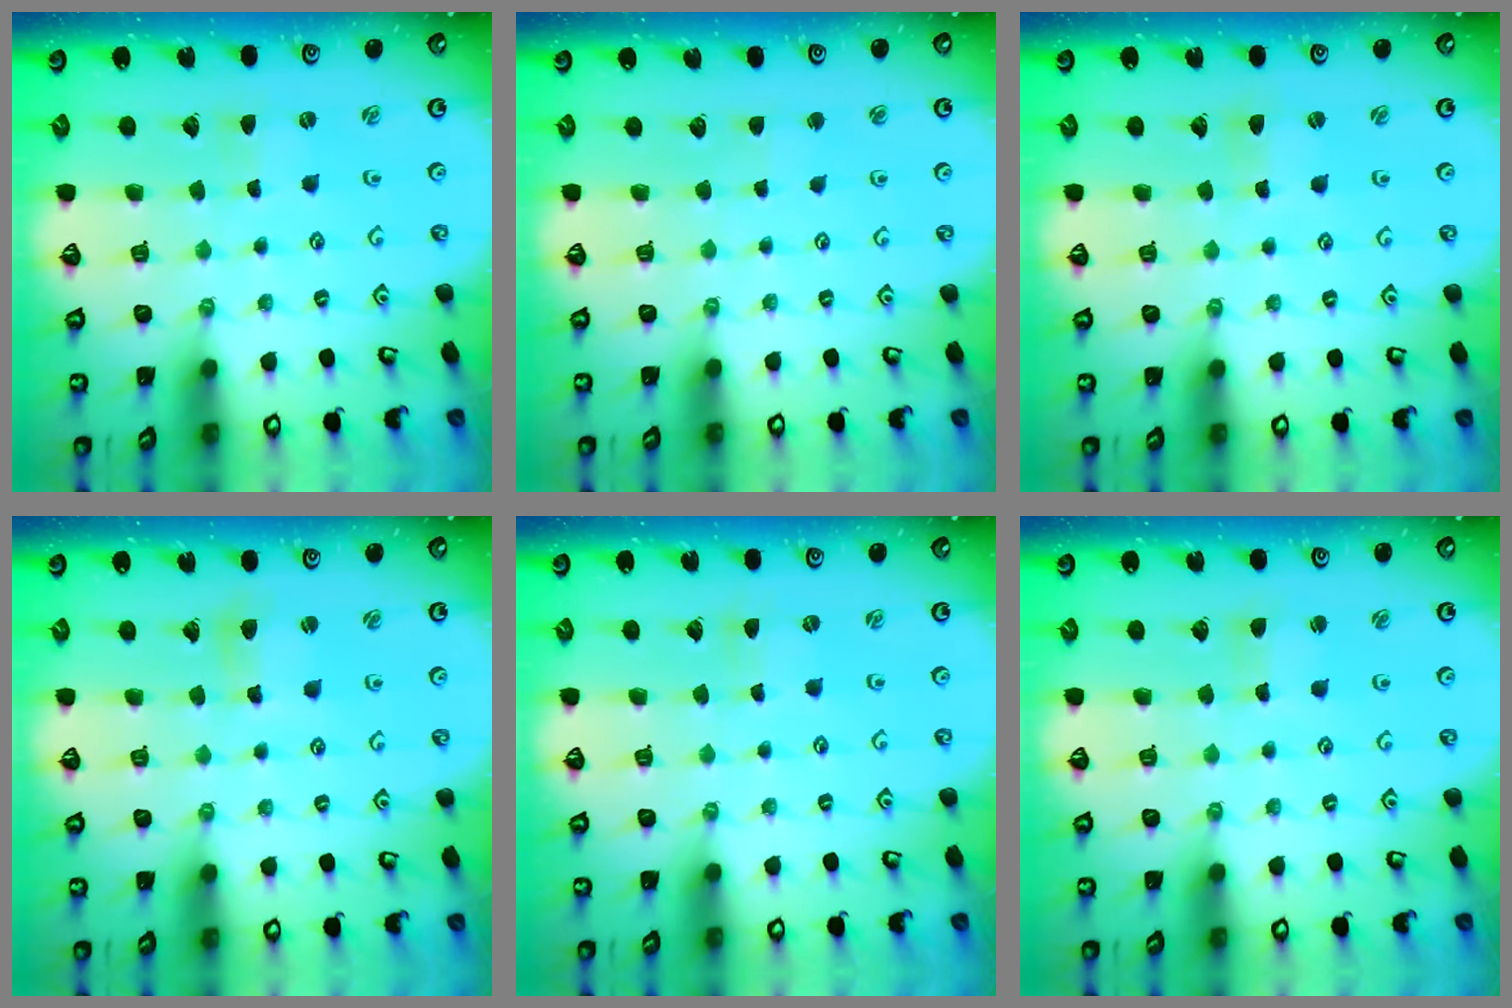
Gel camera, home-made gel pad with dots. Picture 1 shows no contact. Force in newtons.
{"total": 2.2, "press": 2.2, "slide": 0.3}
{"total": 0.9, "press": 0.9, "slide": 0.2}
{"total": 3.9, "press": 3.9, "slide": 0.5}
{"total": 0.0}
{"total": 1.5, "press": 1.5, "slide": 0.2}